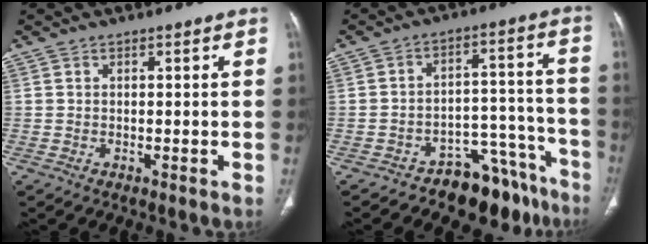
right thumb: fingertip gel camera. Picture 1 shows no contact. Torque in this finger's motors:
{"motor_torque": [1.45, -0.02, -0.08, -0.09, 0.00]}